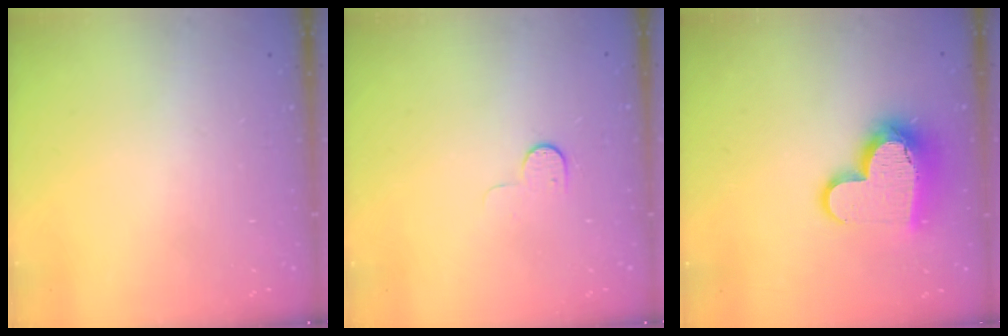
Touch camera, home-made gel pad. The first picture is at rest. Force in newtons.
{"total": 4.9, "press": 4.9, "slide": 0.5}
{"total": 14.6, "press": 14.5, "slide": 1.2}